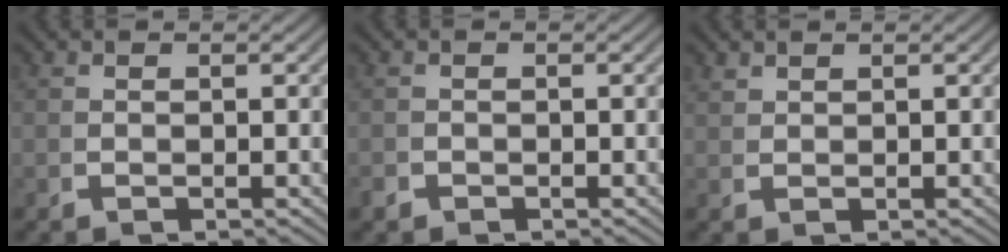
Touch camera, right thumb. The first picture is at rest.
{"total": 0.6, "force": [-0.6, 0.2, -0.1], "torque": [0.003, -0.005, -0.011]}
{"total": 1.4, "force": [1.4, -0.4, -0.1], "torque": [0.006, 0.006, 0.033]}